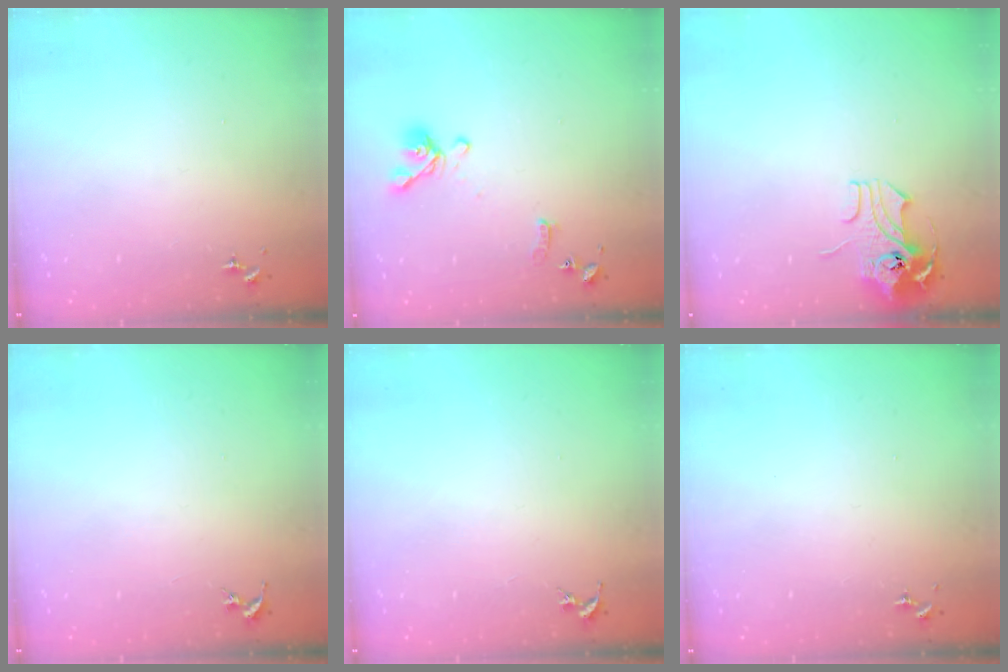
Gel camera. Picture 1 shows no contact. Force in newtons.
{"total": 11.1, "press": 11.0, "slide": 1.3}
{"total": 10.2, "press": 10.2, "slide": 1.1}
{"total": 0.0}
{"total": 0.0}
{"total": 0.0}